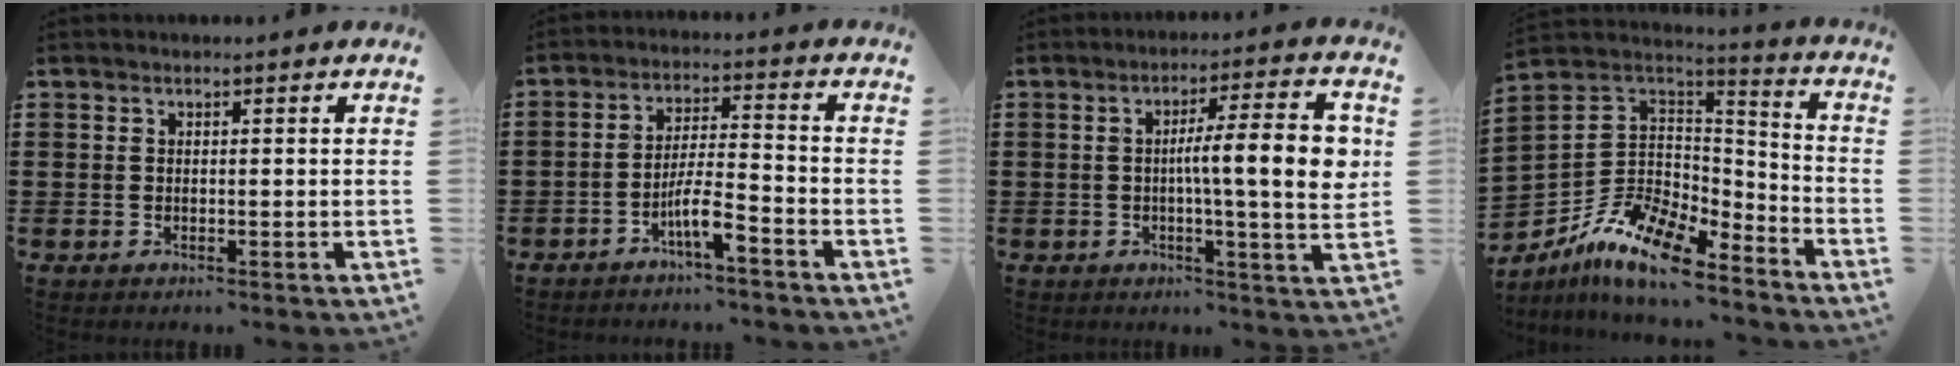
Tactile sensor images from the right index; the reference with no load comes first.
{"total": 5.9, "force": [-3.9, 0.6, 4.3], "torque": [-0.094, -0.005, -0.076]}
{"total": 11.0, "force": [1.0, 1.8, 10.8], "torque": [-0.162, -0.006, 0.005]}
{"total": 11.9, "force": [-8.1, 5.4, 6.9], "torque": [-0.152, 0.017, -0.155]}